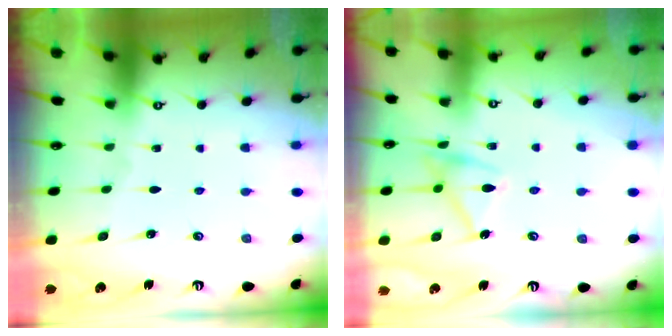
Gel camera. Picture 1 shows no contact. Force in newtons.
{"total": 14.5, "press": 14.5, "slide": 0.6}